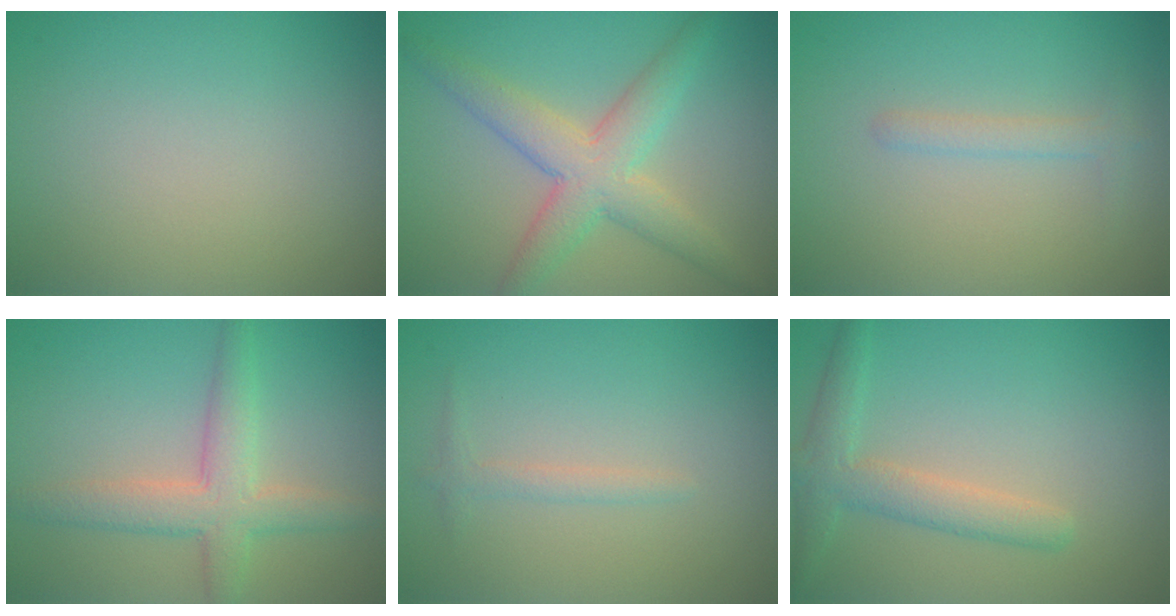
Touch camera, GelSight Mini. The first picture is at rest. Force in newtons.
{"total": 5.3, "press": 5.3, "slide": 0.1}
{"total": 1.3, "press": 1.3, "slide": 0.1}
{"total": 4.3, "press": 4.3, "slide": 0.1}
{"total": 1.1, "press": 1.1, "slide": 0.1}
{"total": 3.3, "press": 3.3, "slide": 0.1}